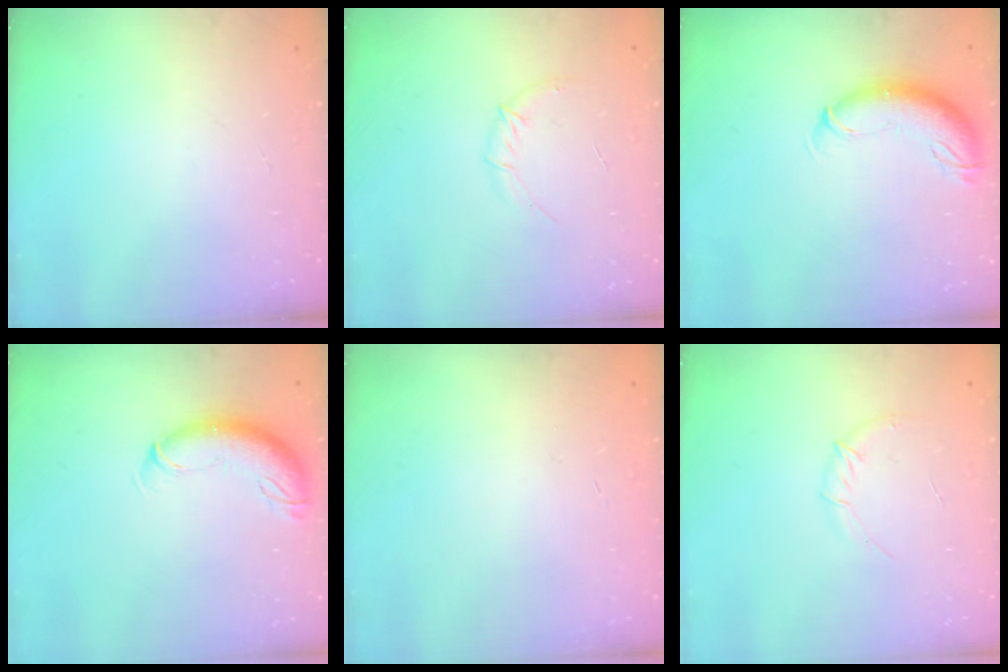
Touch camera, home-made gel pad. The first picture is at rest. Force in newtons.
{"total": 5.7, "press": 5.5, "slide": 1.6}
{"total": 10.2, "press": 10.0, "slide": 2.3}
{"total": 10.2, "press": 10.0, "slide": 2.3}
{"total": 0.6, "press": 0.5, "slide": 0.2}
{"total": 5.7, "press": 5.5, "slide": 1.6}